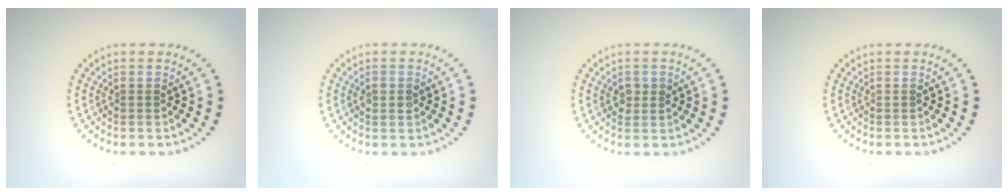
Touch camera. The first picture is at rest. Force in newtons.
{"total": 1.1, "press": 1.1, "slide": 0.1}
{"total": 1.3, "press": 1.3, "slide": 0.2}
{"total": 0.0}